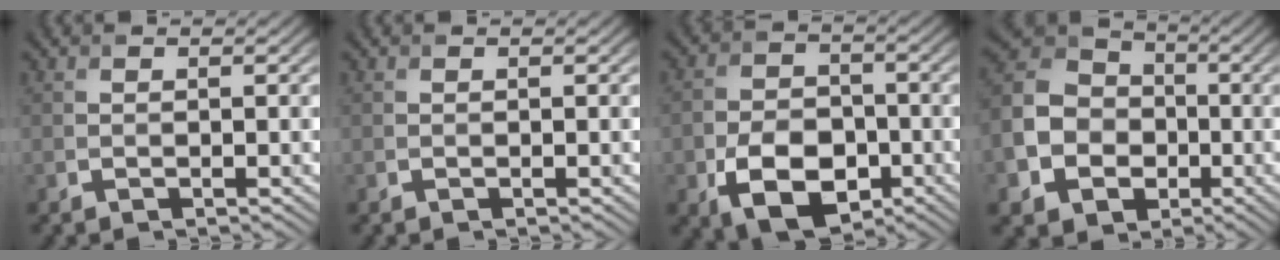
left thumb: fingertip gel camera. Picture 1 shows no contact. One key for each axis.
{"total": 0.0}
{"total": 9.2, "fx": -3.8, "fy": 6.1, "fz": 5.7, "tx": -0.114, "ty": -0.015, "tz": -0.070}
{"total": 12.2, "fx": -3.1, "fy": 10.3, "fz": 5.8, "tx": -0.170, "ty": -0.034, "tz": -0.078}